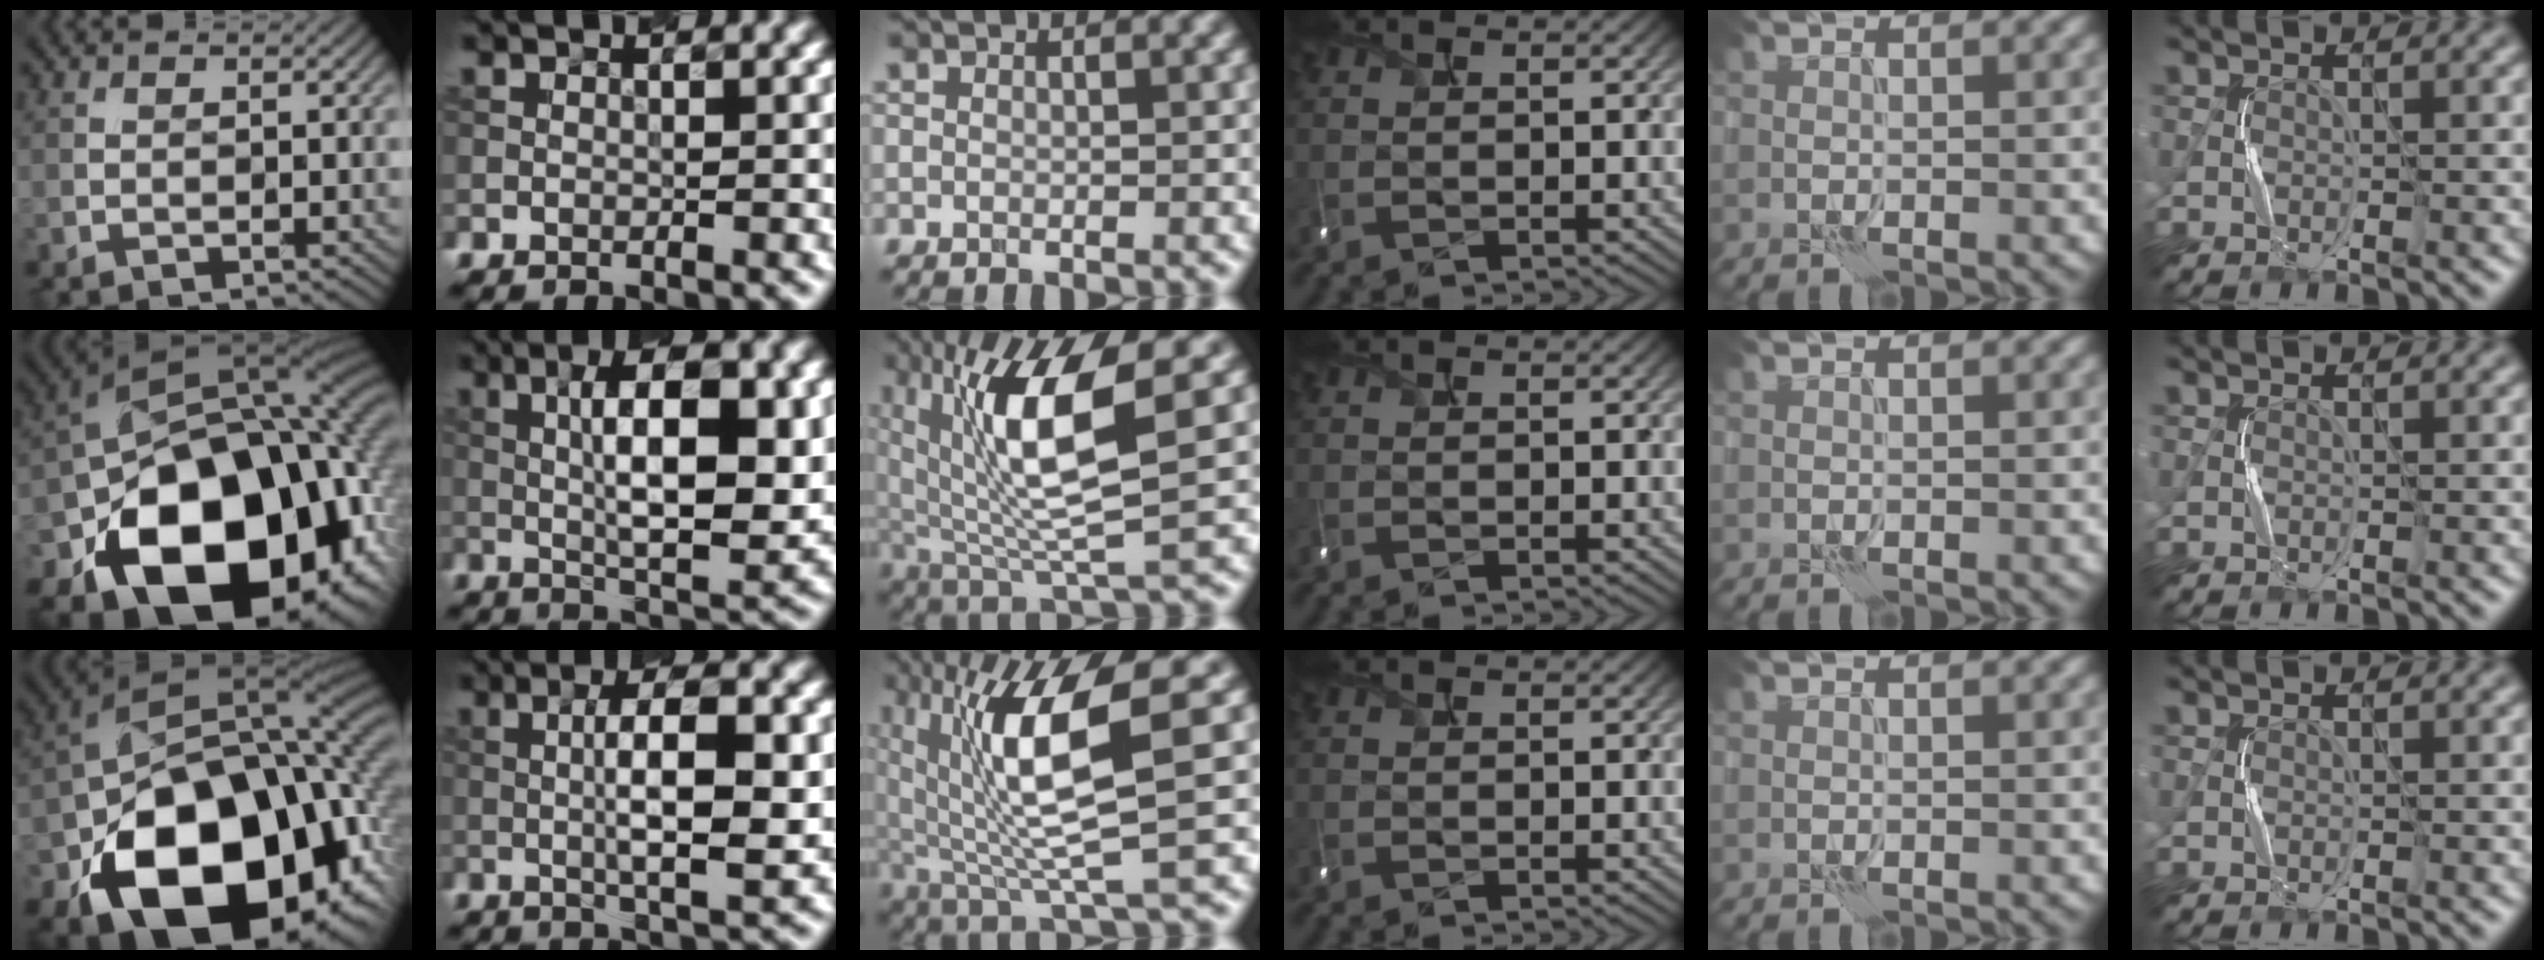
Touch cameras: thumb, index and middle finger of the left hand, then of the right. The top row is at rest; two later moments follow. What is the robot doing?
{"motion": "shake", "object": "tambourine"}